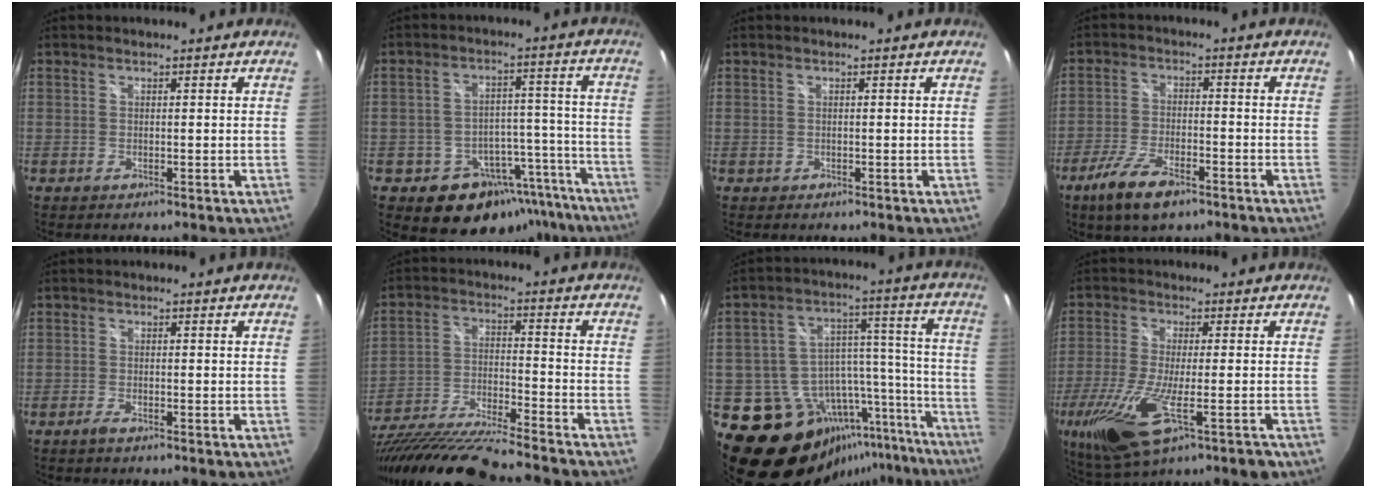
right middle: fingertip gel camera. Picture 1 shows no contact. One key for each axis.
{"total": 15.4, "fx": -10.7, "fy": 10.0, "fz": 4.8, "tx": -0.081, "ty": 0.053, "tz": -0.114}
{"total": 0.0}
{"total": 9.2, "fx": -6.0, "fy": 3.0, "fz": 6.2, "tx": -0.147, "ty": -0.019, "tz": -0.113}
{"total": 1.8, "fx": -1.3, "fy": 0.5, "fz": 1.1, "tx": -0.027, "ty": -0.004, "tz": -0.025}
{"total": 21.0, "fx": -18.0, "fy": 1.9, "fz": 10.7, "tx": -0.214, "ty": -0.058, "tz": -0.311}
{"total": 20.8, "fx": -13.0, "fy": 13.5, "fz": 9.2, "tx": -0.146, "ty": 0.060, "tz": -0.155}
{"total": 16.9, "fx": -7.6, "fy": 4.6, "fz": 14.4, "tx": -0.308, "ty": -0.062, "tz": -0.131}